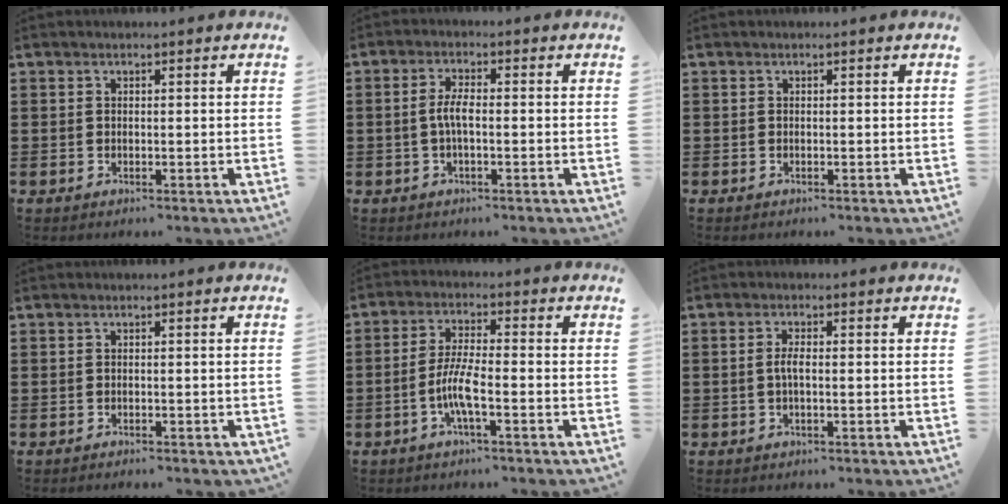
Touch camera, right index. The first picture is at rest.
{"total": 3.4, "force": [-0.6, 0.9, 3.3], "torque": [-0.081, -0.005, -0.019]}
{"total": 0.0}
{"total": 0.6, "force": [-0.5, 0.1, 0.2], "torque": [-0.006, -0.001, -0.011]}
{"total": 5.8, "force": [-2.3, 0.8, 5.3], "torque": [-0.126, -0.014, -0.051]}
{"total": 2.2, "force": [-0.4, 0.5, 2.1], "torque": [-0.047, -0.001, -0.010]}